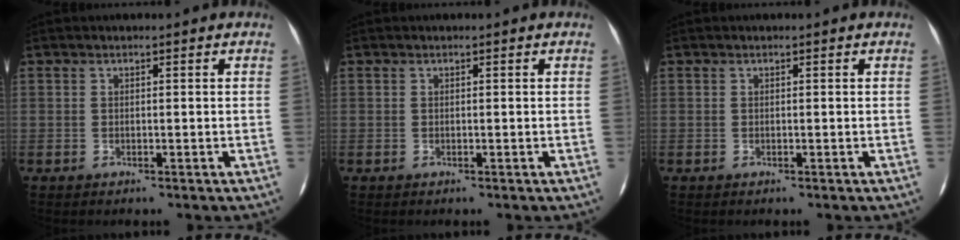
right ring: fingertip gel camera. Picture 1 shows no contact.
{"total": 0.0}
{"total": 0.0}